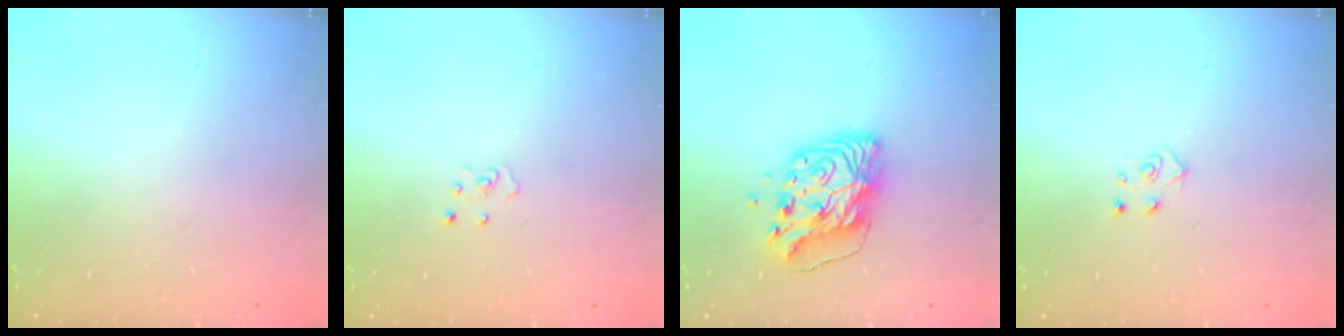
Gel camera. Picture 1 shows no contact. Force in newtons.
{"total": 2.8, "press": 2.7, "slide": 0.3}
{"total": 10.7, "press": 10.6, "slide": 0.9}
{"total": 3.9, "press": 3.9, "slide": 0.3}